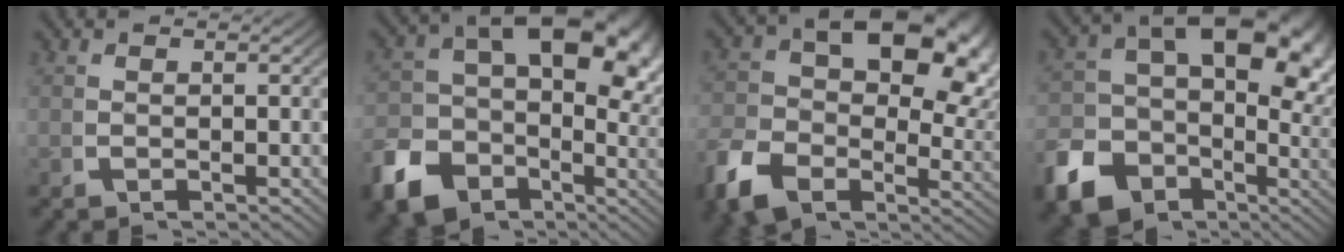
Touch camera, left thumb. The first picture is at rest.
{"total": 13.0, "force": [-3.0, 9.3, 8.5], "torque": [-0.140, -0.020, -0.050]}
{"total": 11.8, "force": [-0.5, 7.8, 8.7], "torque": [-0.144, -0.011, -0.014]}
{"total": 14.4, "force": [-3.4, 10.6, 9.1], "torque": [-0.149, -0.025, -0.055]}